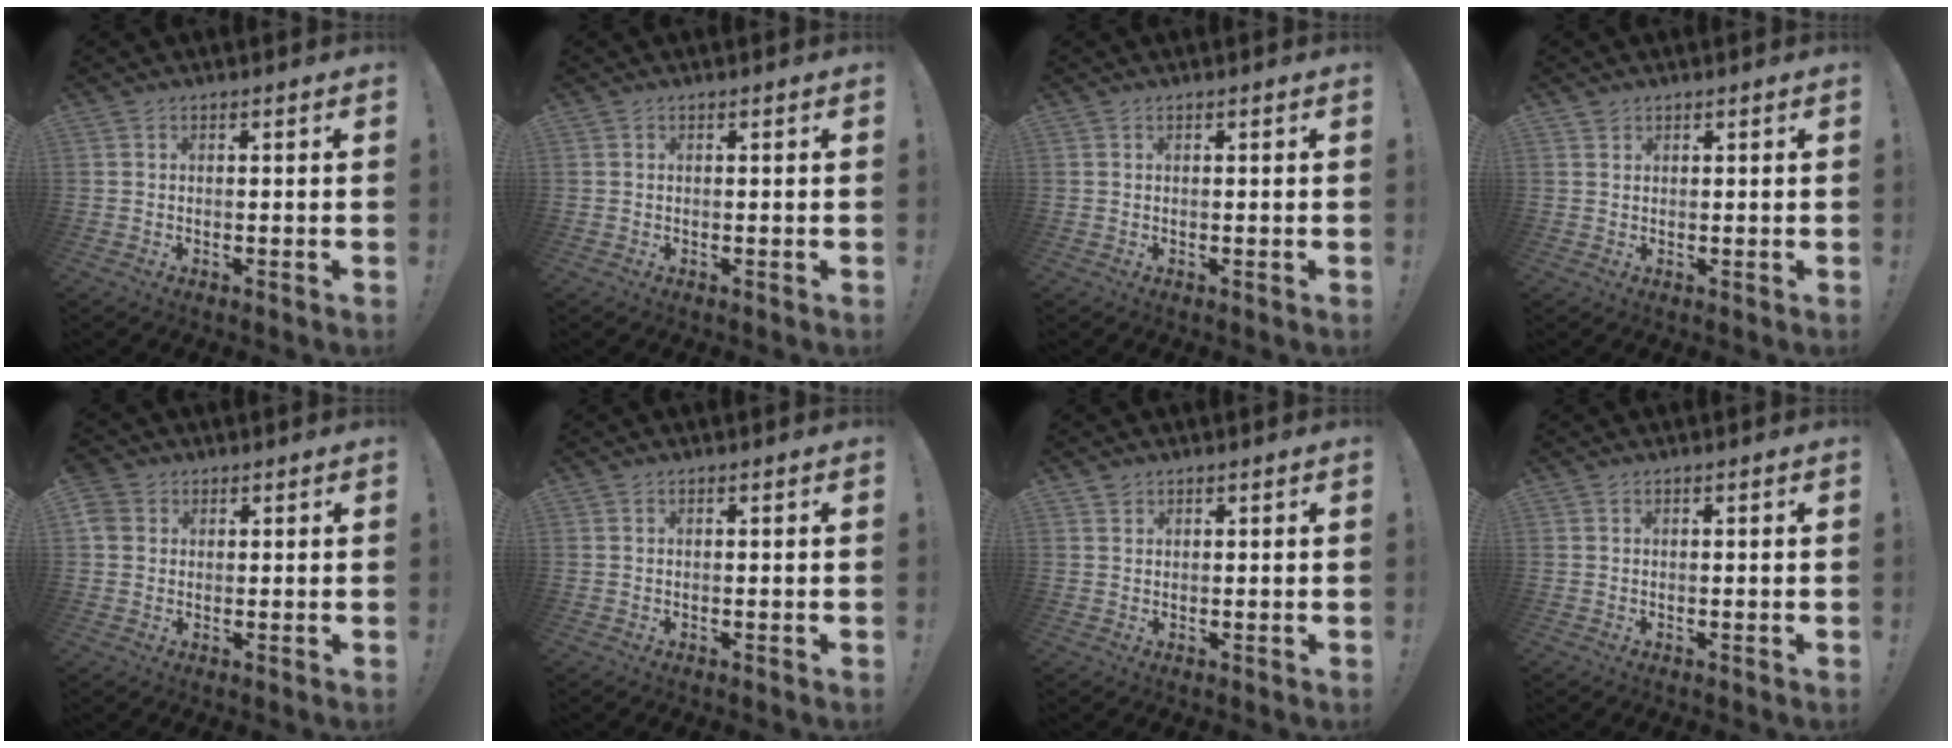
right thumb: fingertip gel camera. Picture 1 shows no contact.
{"total": 0.0}
{"total": 0.0}
{"total": 1.4, "force": [1.1, 0.7, 0.0], "torque": [0.006, -0.008, 0.020]}
{"total": 3.7, "force": [1.5, 3.1, 1.3], "torque": [-0.023, 0.002, 0.031]}
{"total": 0.0}
{"total": 1.4, "force": [1.2, 0.8, 0.2], "torque": [0.012, -0.011, 0.018]}
{"total": 0.0}